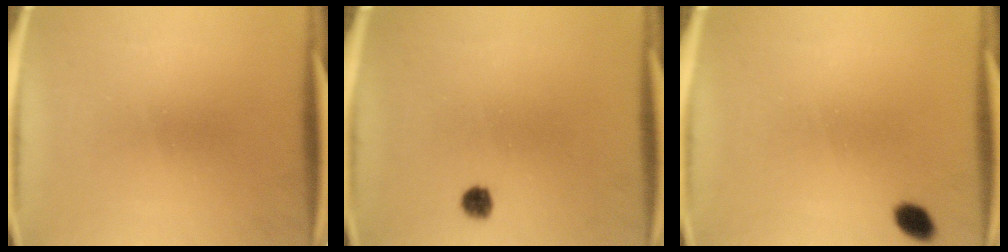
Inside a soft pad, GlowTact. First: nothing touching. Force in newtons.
{"total": 2.2}
{"total": 2.7}